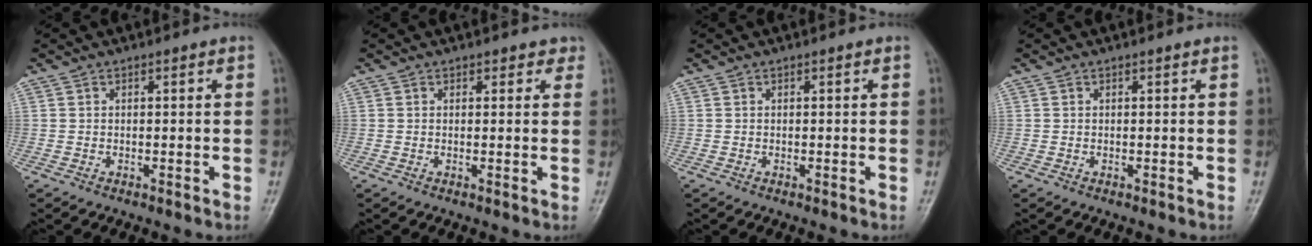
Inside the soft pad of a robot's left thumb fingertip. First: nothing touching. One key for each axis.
{"total": 1.6, "fx": 1.1, "fy": 1.1, "fz": 0.3, "tx": 0.018, "ty": -0.004, "tz": 0.007}
{"total": 0.0}
{"total": 0.0}